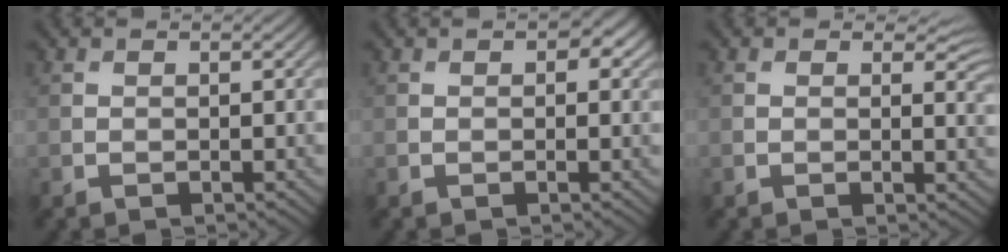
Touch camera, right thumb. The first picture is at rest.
{"total": 2.1, "force": [0.7, 1.2, 1.6], "torque": [-0.016, -0.002, 0.009]}
{"total": 2.9, "force": [1.1, 1.5, 2.3], "torque": [-0.030, -0.008, 0.015]}